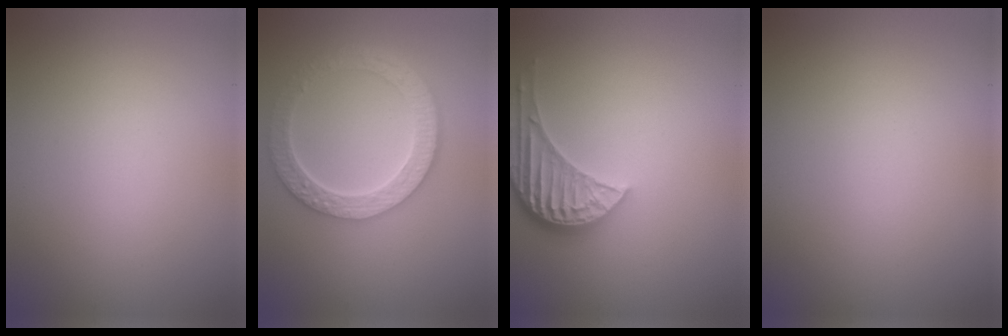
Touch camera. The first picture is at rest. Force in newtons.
{"total": 6.0, "press": 4.5, "slide": 4.0}
{"total": 4.3, "press": 3.5, "slide": 2.6}
{"total": 0.0}